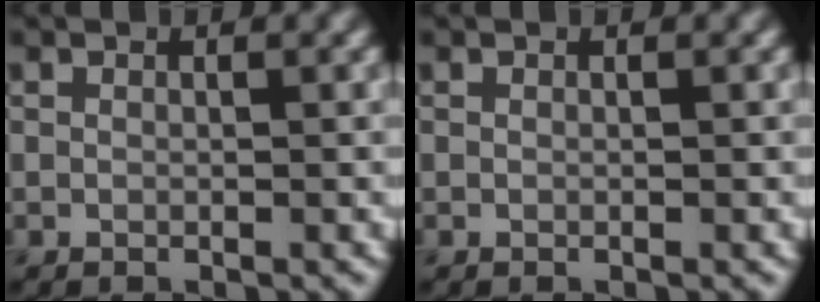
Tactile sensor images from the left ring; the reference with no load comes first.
{"total": 0.0}